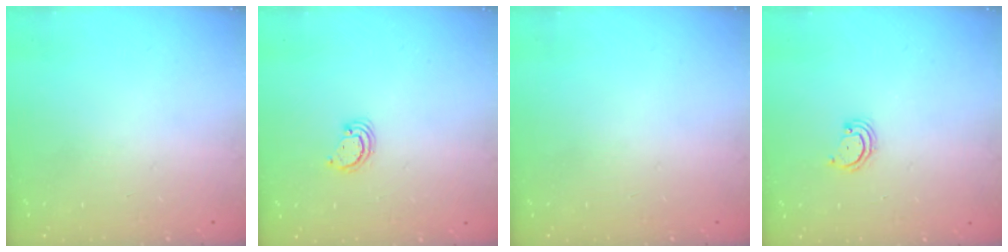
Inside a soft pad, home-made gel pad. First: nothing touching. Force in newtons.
{"total": 2.6, "press": 2.6, "slide": 0.3}
{"total": 0.0}
{"total": 3.3, "press": 3.3, "slide": 0.5}